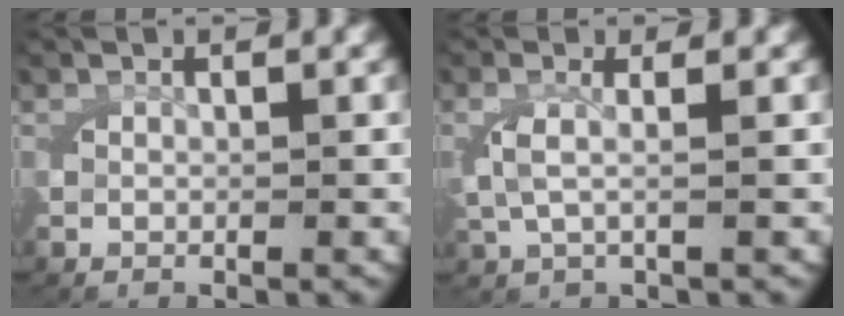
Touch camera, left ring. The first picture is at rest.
{"total": 2.3, "force": [0.2, 0.8, 2.1], "torque": [-0.060, -0.007, 0.009]}